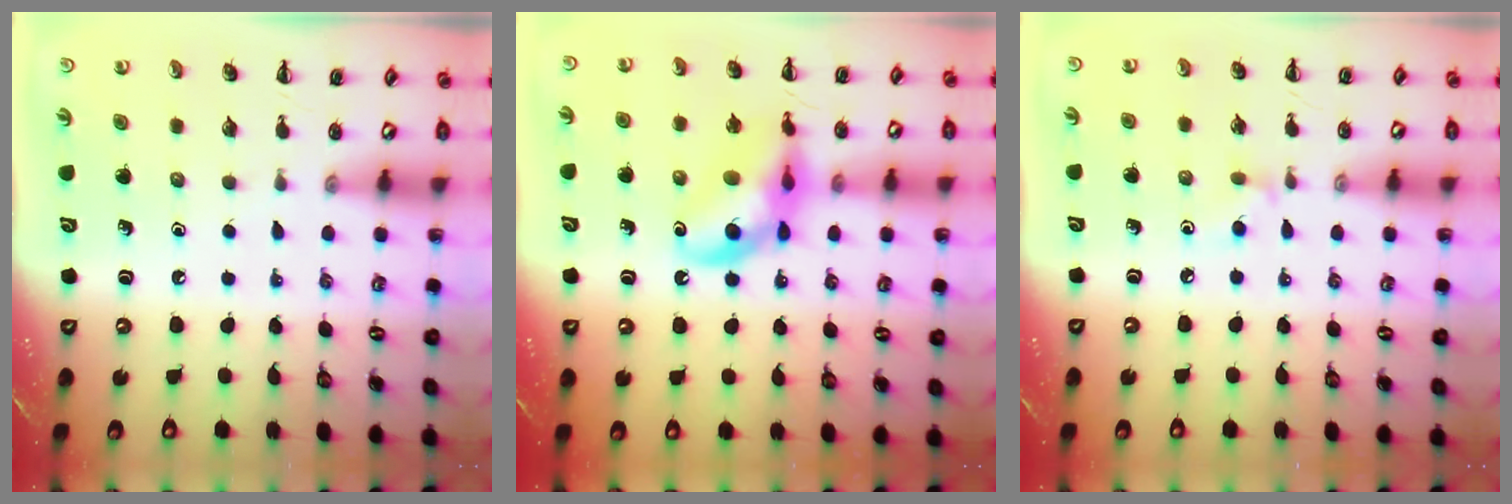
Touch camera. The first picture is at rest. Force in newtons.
{"total": 13.3, "press": 13.0, "slide": 2.6}
{"total": 4.9, "press": 4.5, "slide": 1.8}